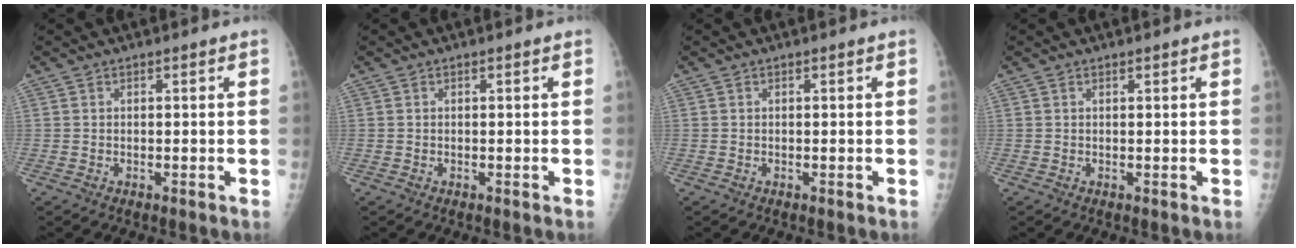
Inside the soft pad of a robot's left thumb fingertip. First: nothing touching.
{"total": 0.0}
{"total": 0.0}
{"total": 0.0}